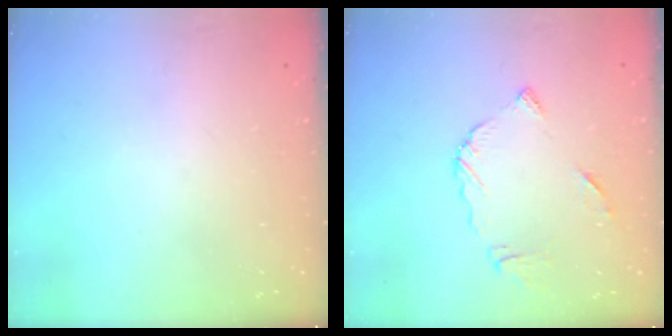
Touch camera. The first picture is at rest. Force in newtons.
{"total": 8.8, "press": 8.7, "slide": 0.9}